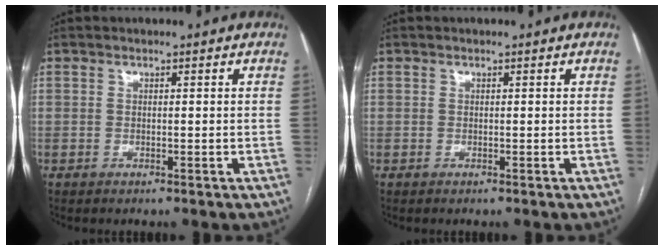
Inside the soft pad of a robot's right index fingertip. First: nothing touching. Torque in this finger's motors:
{"motor_torque": [0.00, 0.00, 0.00, 0.00]}